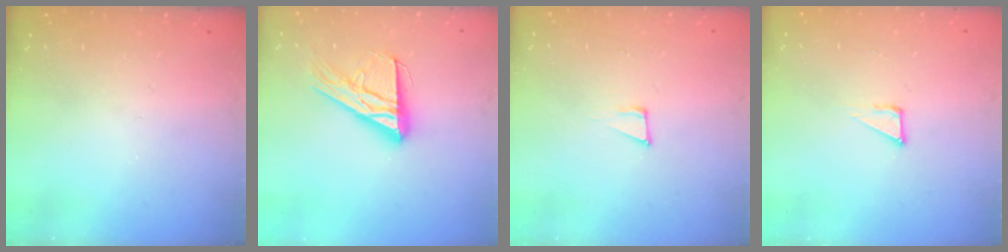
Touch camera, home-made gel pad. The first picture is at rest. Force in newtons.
{"total": 16.7, "press": 16.6, "slide": 1.6}
{"total": 6.1, "press": 5.4, "slide": 2.8}
{"total": 4.3, "press": 4.3, "slide": 0.3}